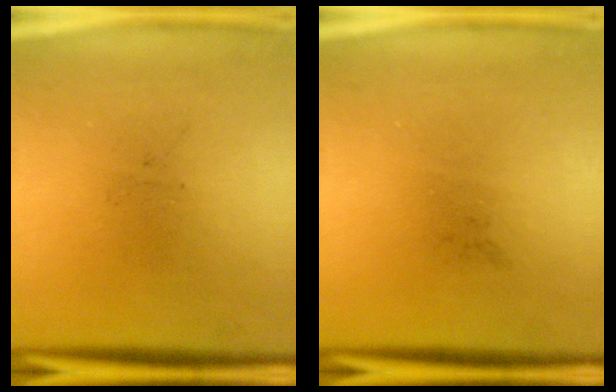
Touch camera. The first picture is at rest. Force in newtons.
{"total": 0.0}